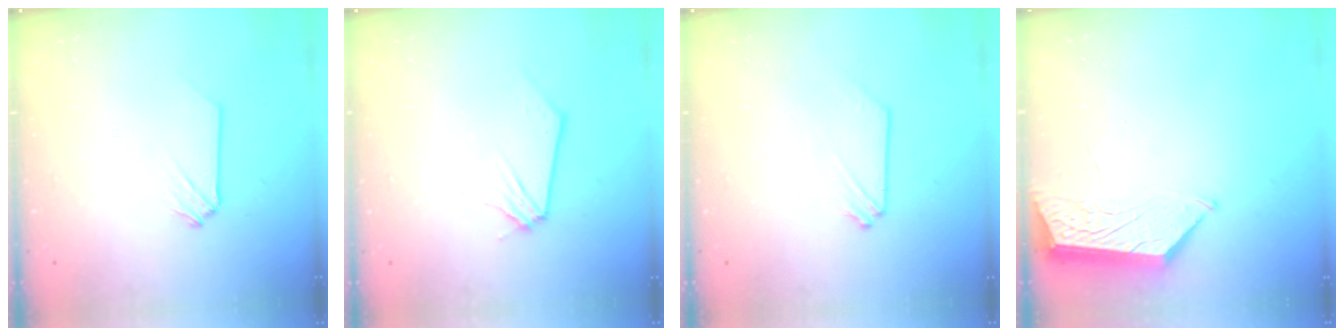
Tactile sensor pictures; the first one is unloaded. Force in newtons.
{"total": 0.0}
{"total": 0.0}
{"total": 4.9, "press": 4.8, "slide": 0.6}